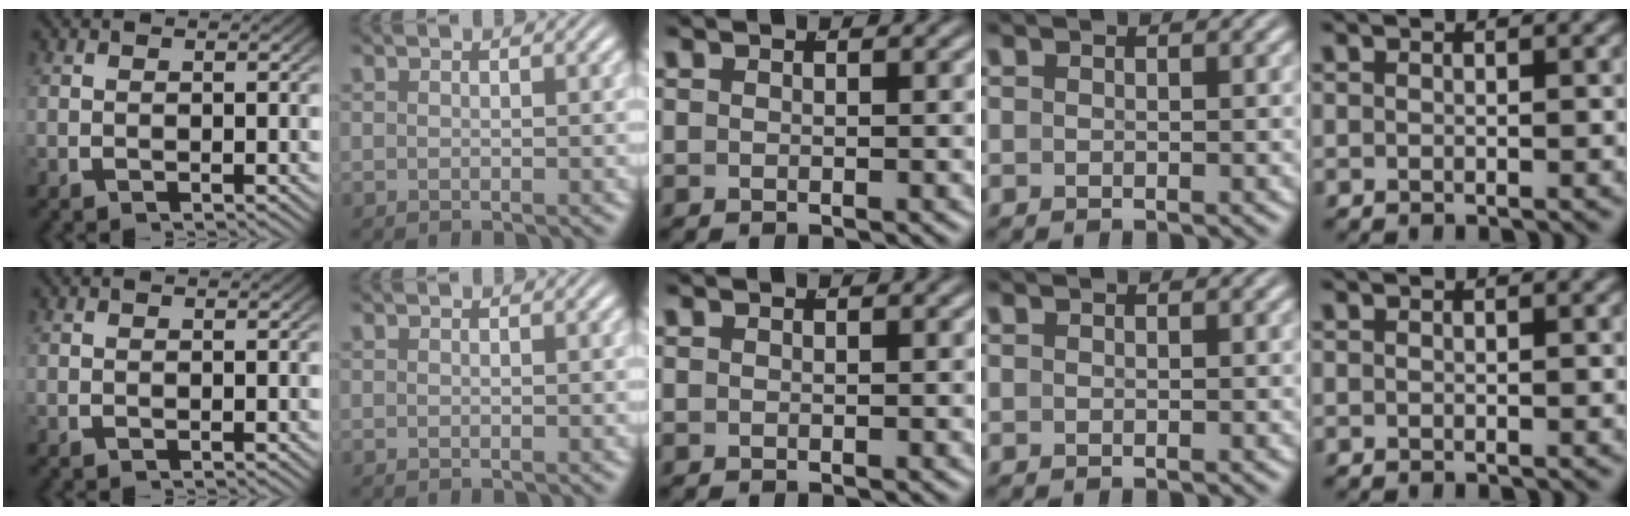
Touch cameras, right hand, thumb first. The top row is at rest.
{}